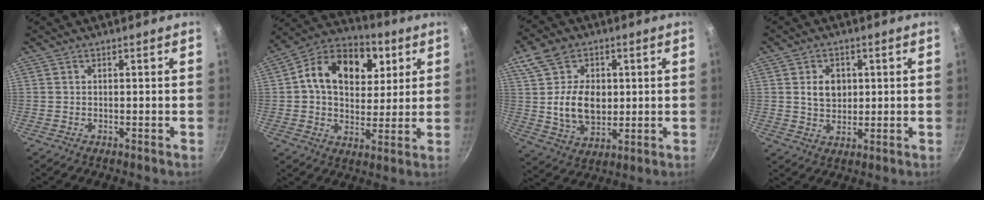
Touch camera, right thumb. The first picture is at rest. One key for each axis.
{"total": 18.4, "fx": 5.4, "fy": 12.9, "fz": 11.9, "tx": -0.164, "ty": 0.004, "tz": 0.072}
{"total": 12.9, "fx": 1.5, "fy": 9.4, "fz": 8.8, "tx": -0.124, "ty": -0.013, "tz": 0.027}
{"total": 5.9, "fx": 1.1, "fy": 4.5, "fz": 3.6, "tx": -0.041, "ty": -0.004, "tz": 0.020}